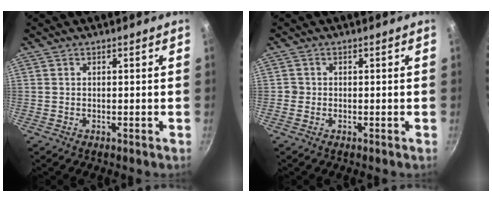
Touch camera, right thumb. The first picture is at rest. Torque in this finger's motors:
{"motor_torque": [0.18, 0.07, 0.34, -0.12, -0.03]}